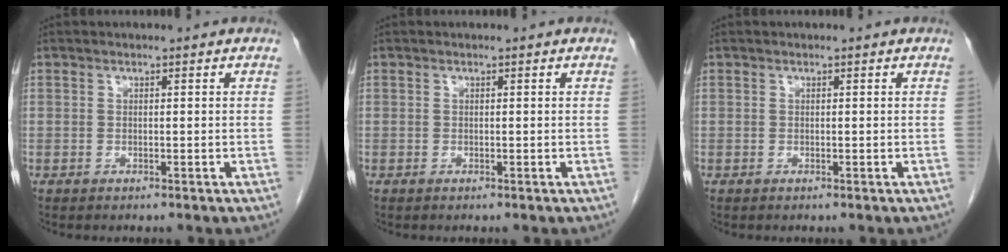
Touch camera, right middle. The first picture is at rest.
{"total": 0.0}
{"total": 0.0}